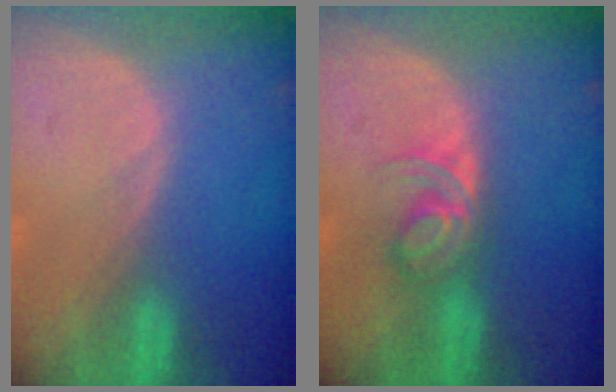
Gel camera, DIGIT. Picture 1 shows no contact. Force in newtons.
{"total": 5.7, "press": 4.7, "slide": 3.3}